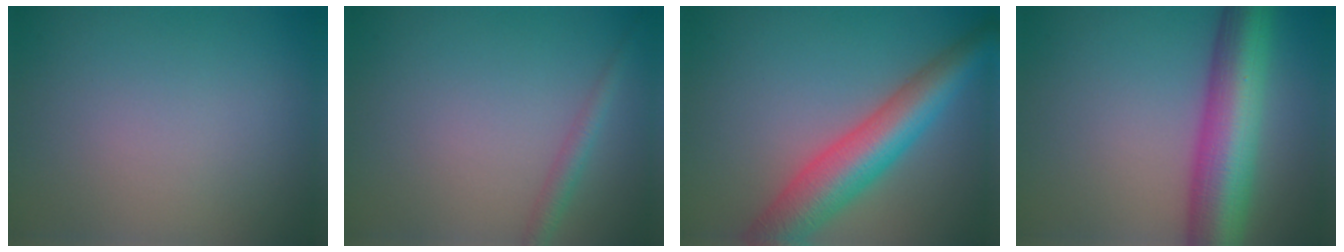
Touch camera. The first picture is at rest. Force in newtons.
{"total": 1.7, "press": 1.7, "slide": 0.1}
{"total": 8.1, "press": 8.1, "slide": 0.2}
{"total": 10.2, "press": 10.2, "slide": 0.3}